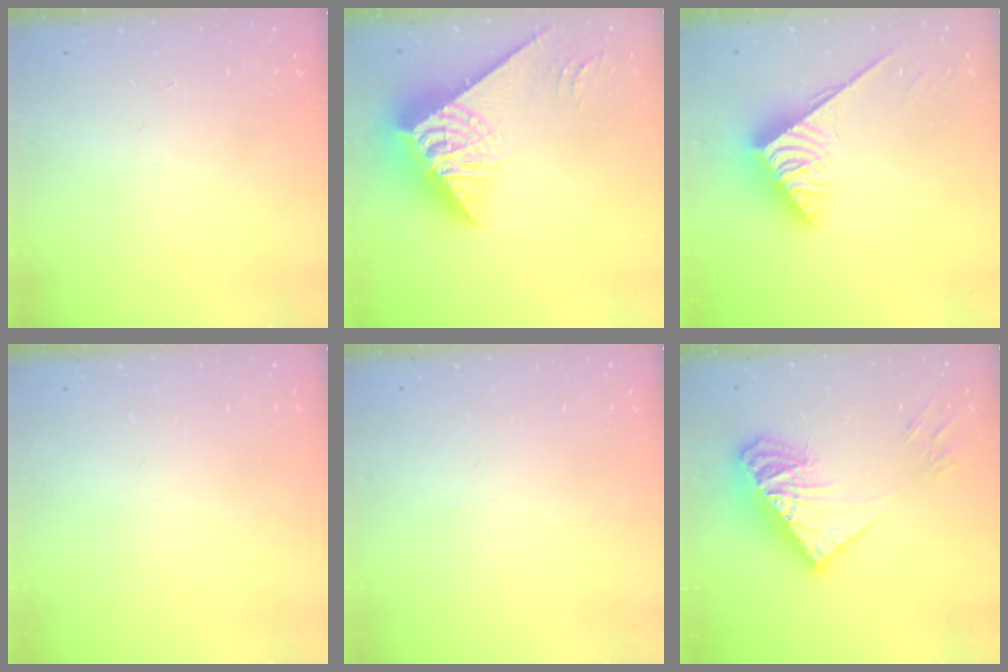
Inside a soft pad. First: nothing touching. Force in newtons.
{"total": 7.2, "press": 7.2, "slide": 0.6}
{"total": 3.7, "press": 3.6, "slide": 0.5}
{"total": 0.0}
{"total": 0.0}
{"total": 17.9, "press": 17.8, "slide": 1.8}